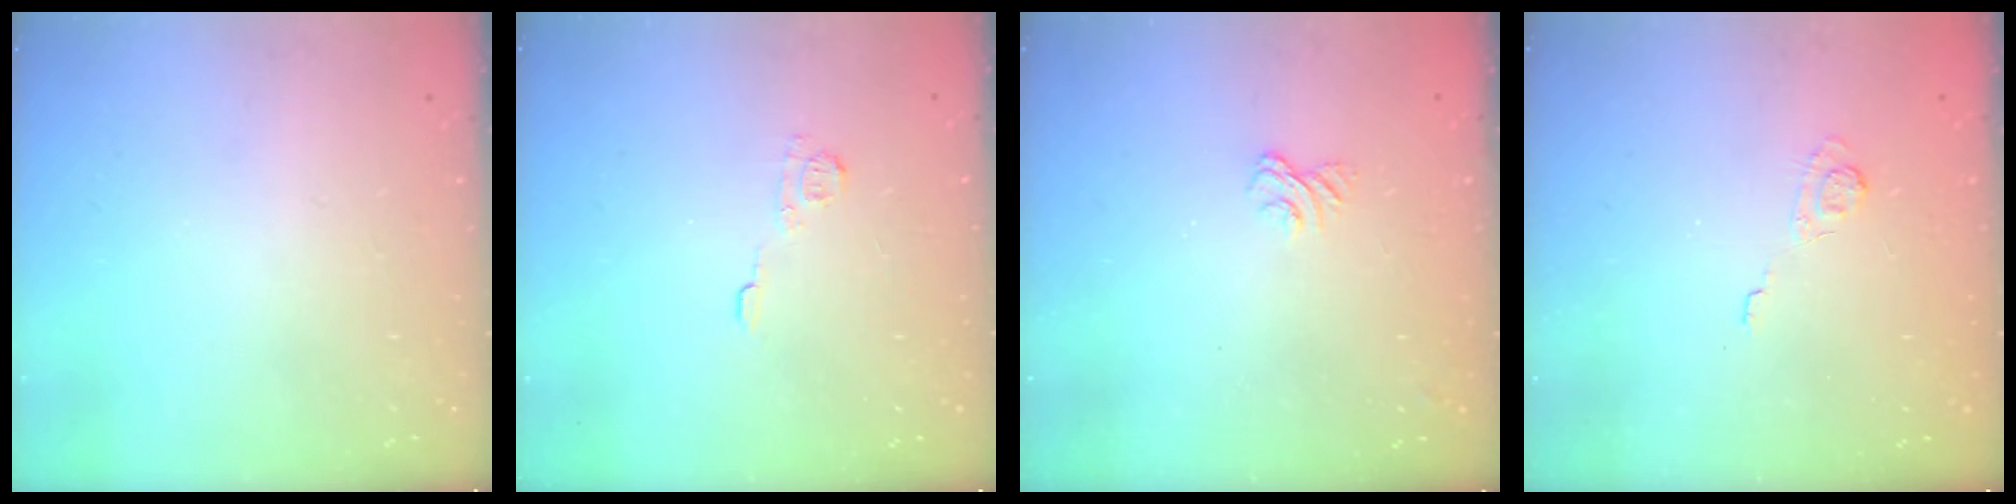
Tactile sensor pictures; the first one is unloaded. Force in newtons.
{"total": 5.5, "press": 5.5, "slide": 0.6}
{"total": 2.3, "press": 1.9, "slide": 1.3}
{"total": 2.6, "press": 2.2, "slide": 1.5}